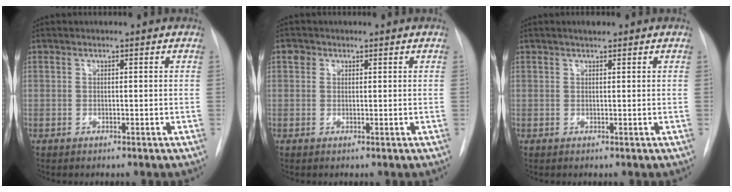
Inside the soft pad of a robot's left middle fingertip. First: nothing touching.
{"total": 1.4, "force": [0.7, 1.2, 0.3], "torque": [0.001, 0.007, 0.006]}
{"total": 1.2, "force": [0.9, 0.3, 0.7], "torque": [-0.014, 0.004, 0.016]}